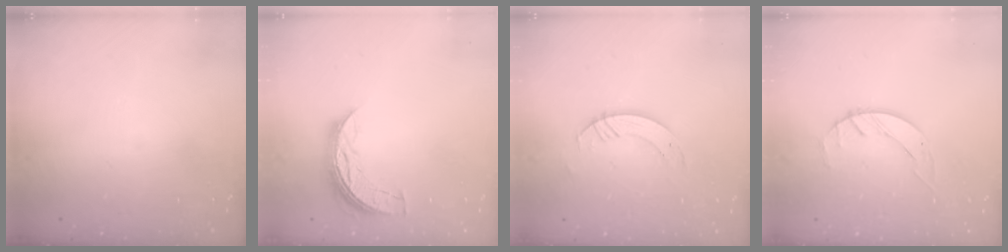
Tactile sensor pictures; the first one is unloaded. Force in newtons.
{"total": 6.9, "press": 6.9, "slide": 0.3}
{"total": 3.9, "press": 3.9, "slide": 0.4}
{"total": 2.1, "press": 2.0, "slide": 0.3}